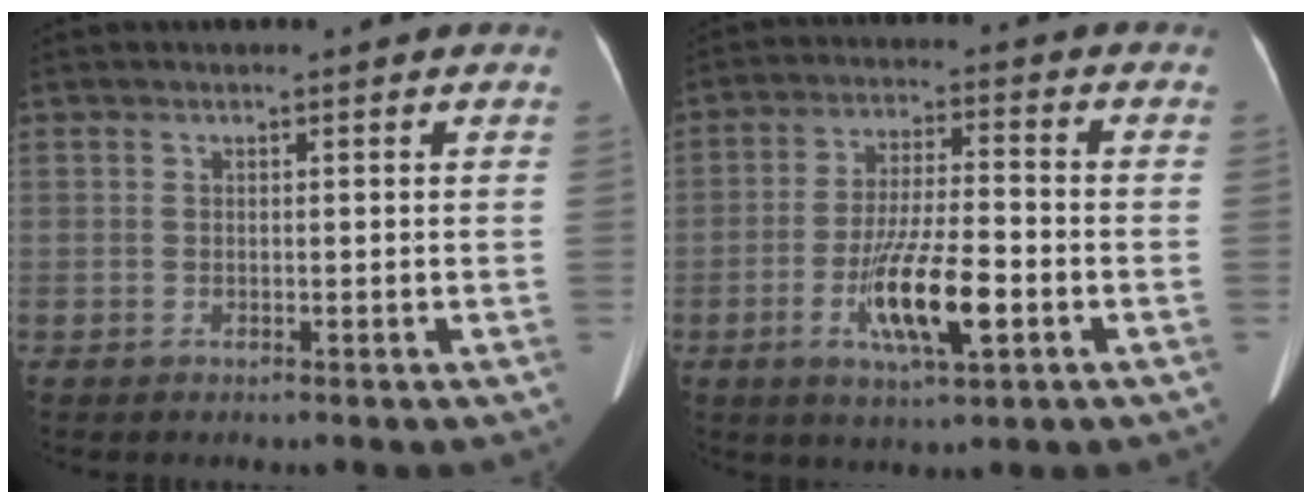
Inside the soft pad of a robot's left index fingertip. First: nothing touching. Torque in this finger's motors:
{"motor_torque": [1.62, 0.53, 0.51, 0.21]}